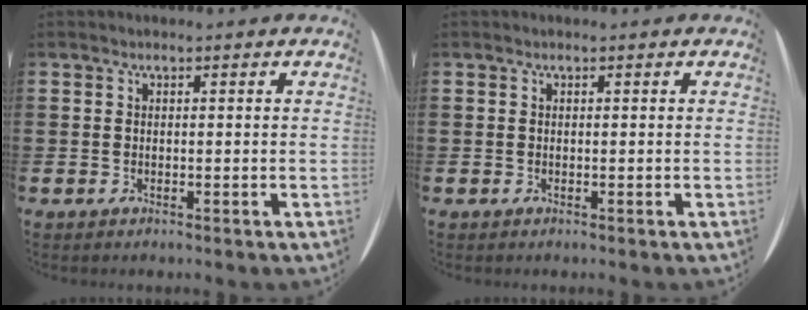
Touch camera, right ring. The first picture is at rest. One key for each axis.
{"total": 0.0}